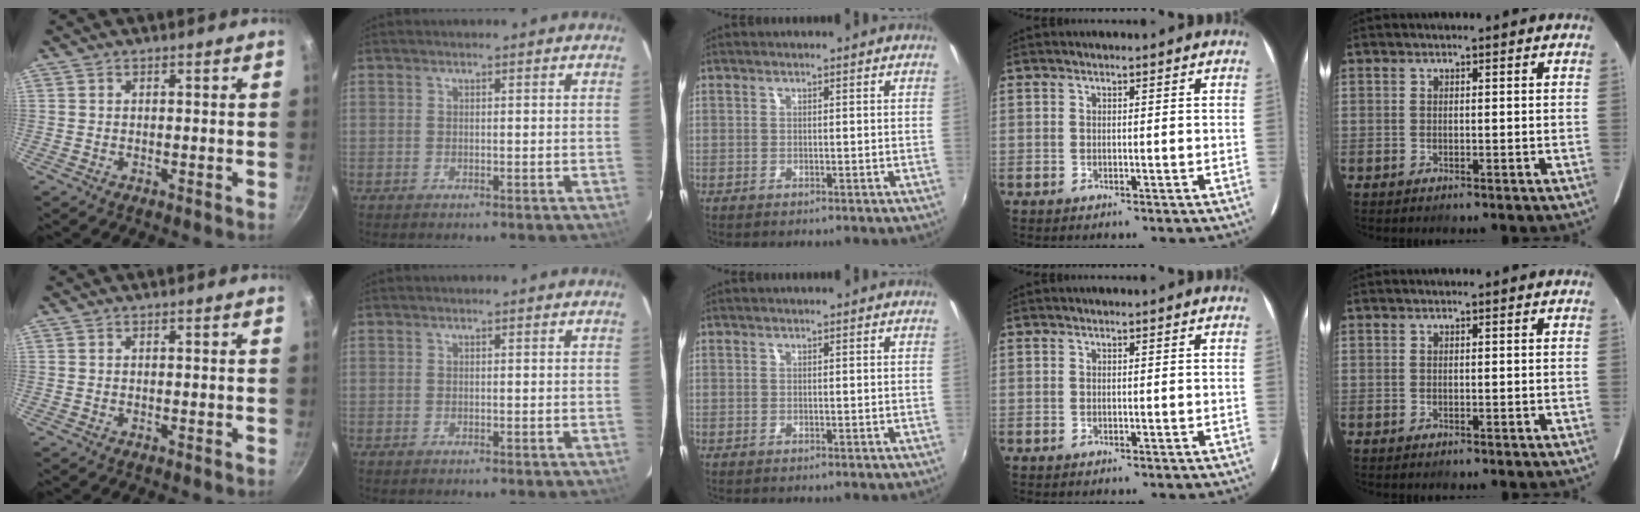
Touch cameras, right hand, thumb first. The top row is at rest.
{}